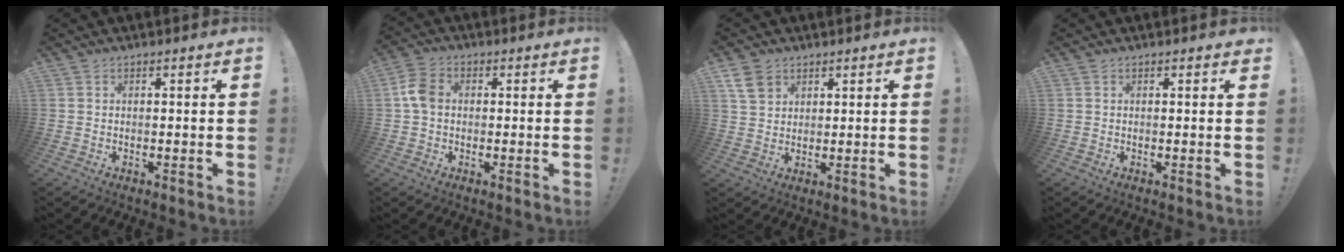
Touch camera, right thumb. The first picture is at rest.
{"total": 6.7, "force": [0.2, 4.9, 4.6], "torque": [-0.092, 0.014, 0.008]}
{"total": 6.3, "force": [3.7, 4.3, 2.7], "torque": [-0.046, -0.009, 0.072]}
{"total": 0.5, "force": [0.3, 0.4, 0.1], "torque": [0.000, 0.000, 0.006]}